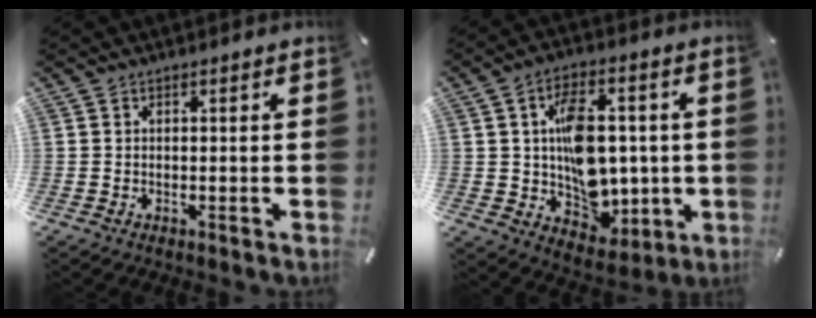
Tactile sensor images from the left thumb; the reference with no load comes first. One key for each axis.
{"total": 14.0, "fx": 1.4, "fy": 10.3, "fz": 9.4, "tx": -0.141, "ty": 0.010, "tz": 0.036}